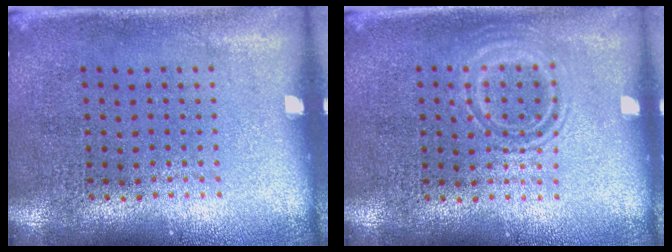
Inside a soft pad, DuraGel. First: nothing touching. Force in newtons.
{"total": 1.0, "press": 1.0, "slide": 0.2}